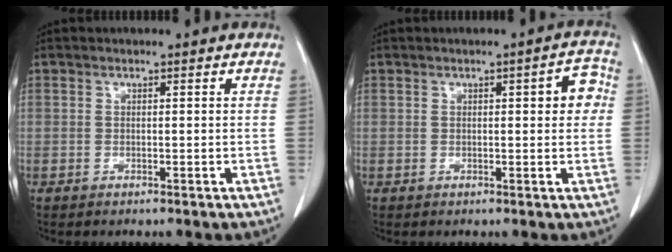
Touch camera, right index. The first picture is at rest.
{"total": 4.0, "force": [0.6, 1.2, 3.7], "torque": [-0.037, 0.011, 0.003]}